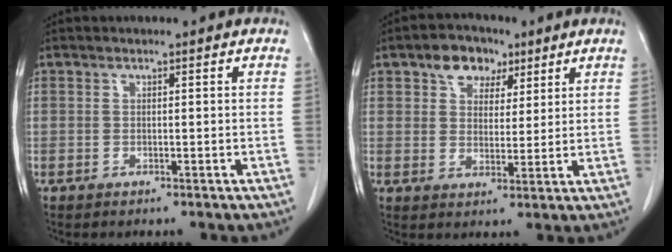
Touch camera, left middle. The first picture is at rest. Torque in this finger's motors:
{"motor_torque": [0.53, -0.48, 0.08, 0.03]}